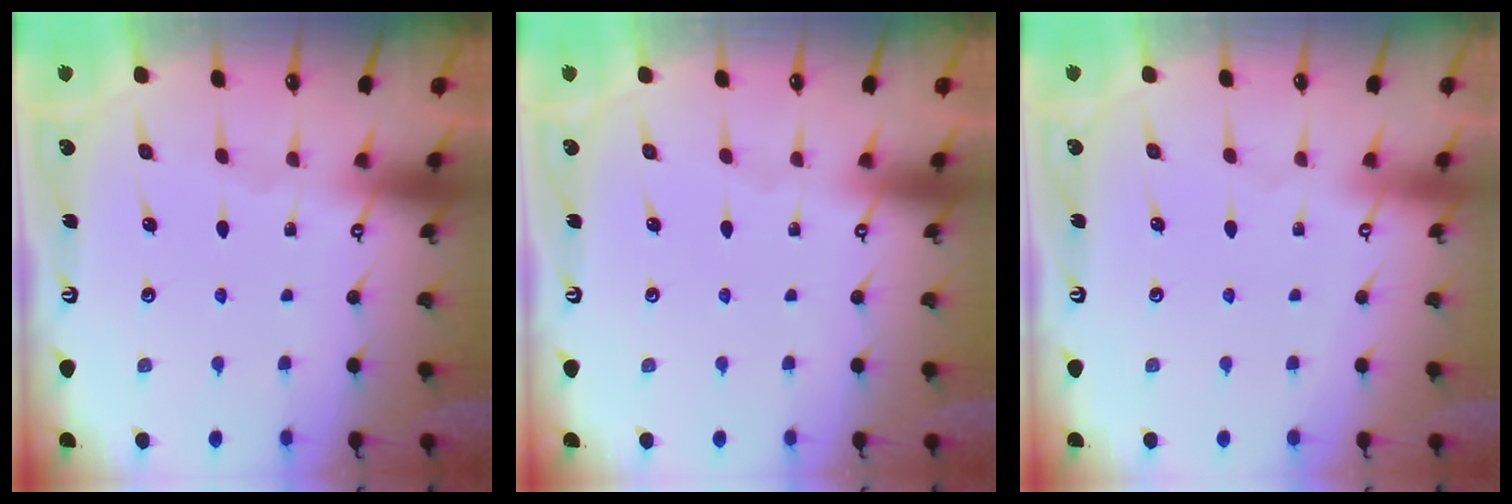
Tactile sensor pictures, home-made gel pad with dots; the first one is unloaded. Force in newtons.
{"total": 0.0}
{"total": 4.0, "press": 4.0, "slide": 0.1}